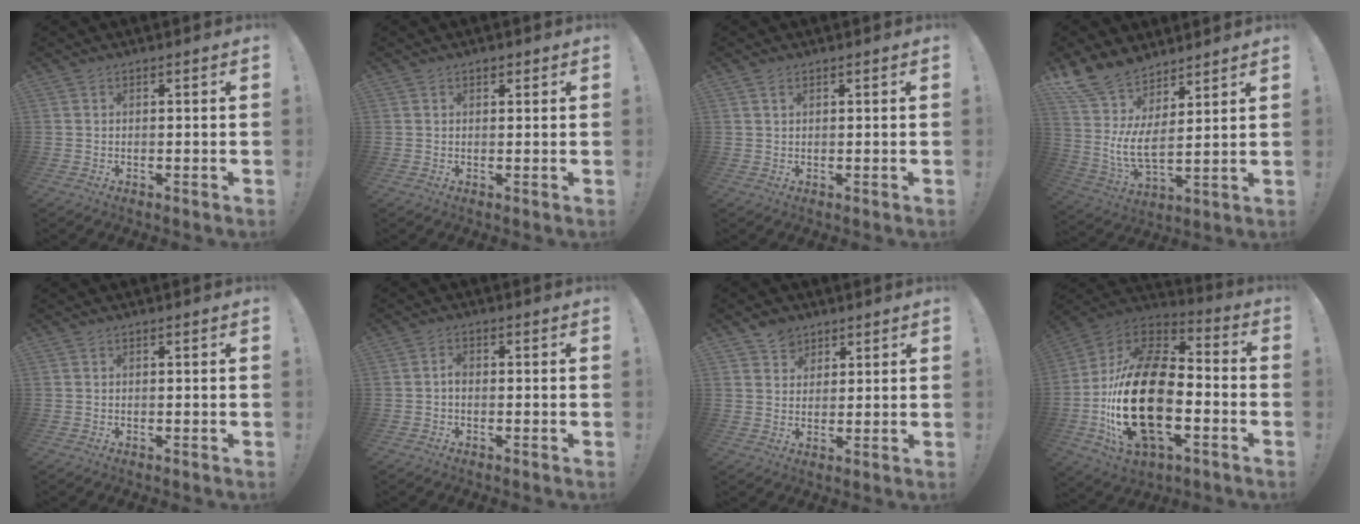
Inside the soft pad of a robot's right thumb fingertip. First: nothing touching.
{"total": 1.1, "force": [0.7, 0.7, 0.4], "torque": [-0.006, 0.000, 0.013]}
{"total": 1.2, "force": [0.8, 0.6, 0.7], "torque": [-0.009, -0.002, 0.013]}
{"total": 12.8, "force": [7.6, 5.5, 8.8], "torque": [-0.199, -0.059, 0.139]}
{"total": 0.0}
{"total": 1.8, "force": [-0.8, 1.0, 1.3], "torque": [-0.026, 0.009, -0.015]}
{"total": 5.2, "force": [3.6, 3.7, 0.4], "torque": [0.004, -0.024, 0.066]}
{"total": 29.8, "force": [-5.4, 17.0, 23.9], "torque": [-0.473, 0.029, -0.080]}